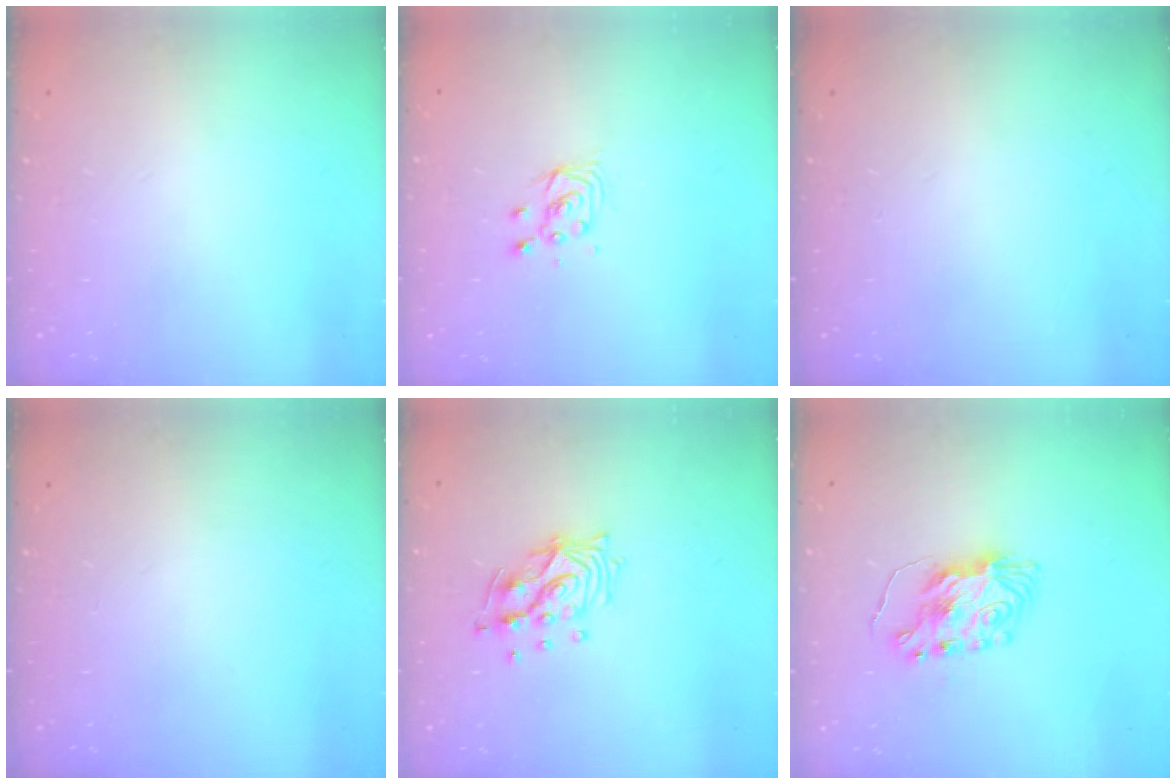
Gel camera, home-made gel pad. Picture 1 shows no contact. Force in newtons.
{"total": 4.6, "press": 4.6, "slide": 0.5}
{"total": 0.0}
{"total": 0.0}
{"total": 11.5, "press": 11.5, "slide": 0.8}
{"total": 8.1, "press": 8.0, "slide": 0.8}